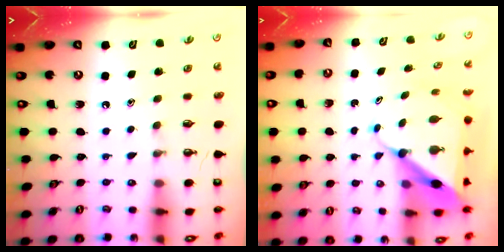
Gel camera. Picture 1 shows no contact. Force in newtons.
{"total": 11.1, "press": 11.0, "slide": 0.9}